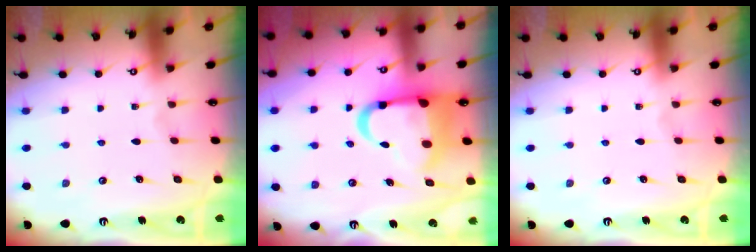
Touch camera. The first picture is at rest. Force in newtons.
{"total": 14.2, "press": 13.8, "slide": 3.2}
{"total": 0.0}